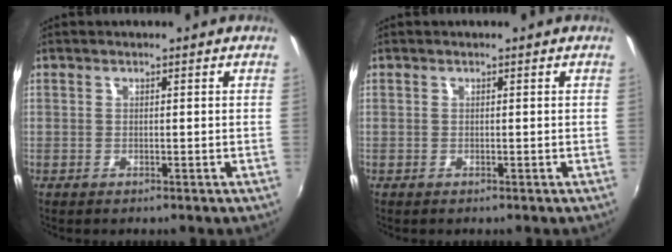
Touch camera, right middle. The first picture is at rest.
{"total": 0.0}